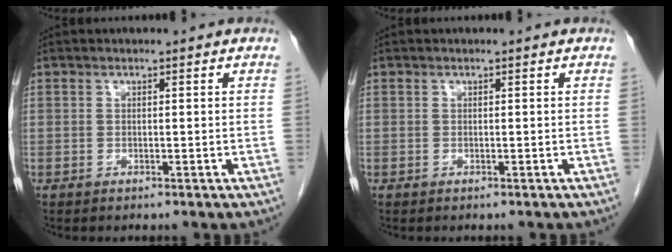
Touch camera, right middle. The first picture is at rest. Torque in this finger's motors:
{"motor_torque": [0.60, -0.85, -0.02, 0.01]}